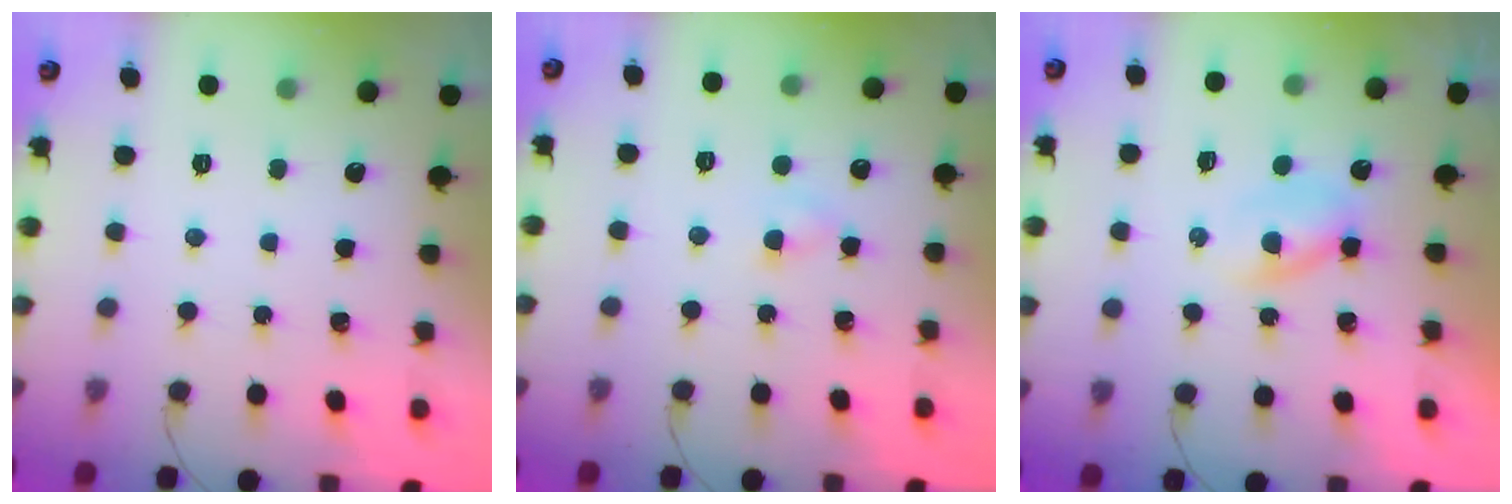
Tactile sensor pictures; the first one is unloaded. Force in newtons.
{"total": 1.3, "press": 1.1, "slide": 0.7}
{"total": 3.0, "press": 2.7, "slide": 1.3}